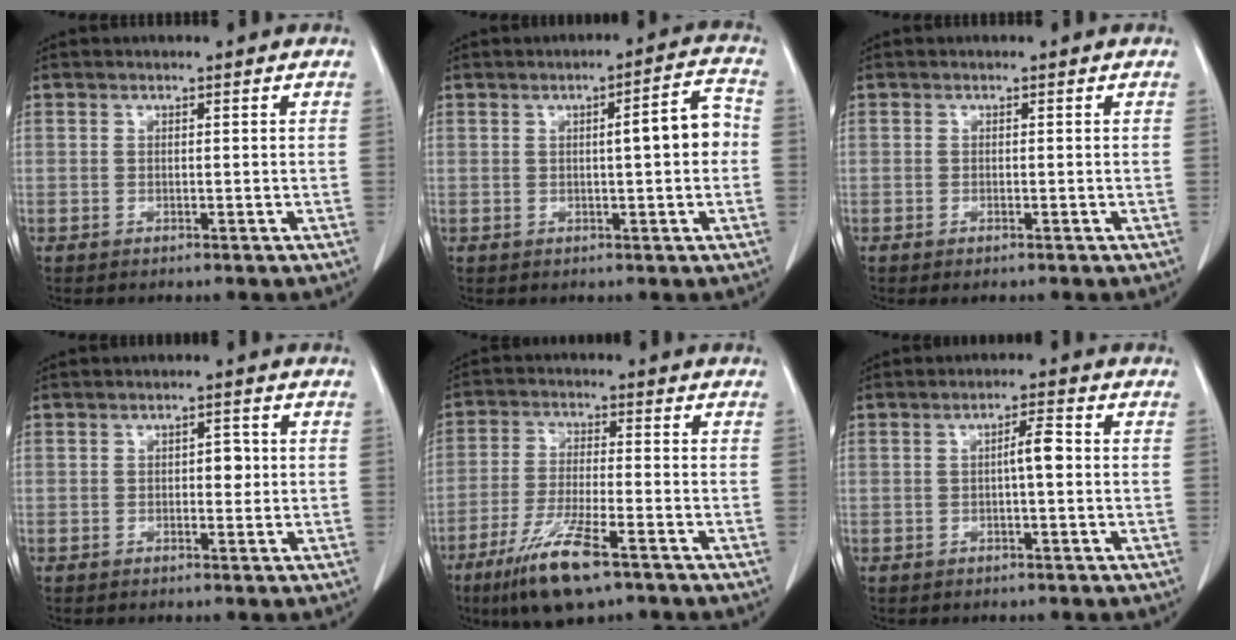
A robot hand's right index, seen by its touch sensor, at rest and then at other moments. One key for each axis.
{"total": 7.1, "fx": 0.1, "fy": 0.2, "fz": 7.1, "tx": -0.099, "ty": 0.016, "tz": -0.002}
{"total": 0.7, "fx": -0.5, "fy": 0.0, "fz": 0.5, "tx": -0.010, "ty": -0.002, "tz": -0.007}
{"total": 2.3, "fx": 0.1, "fy": 1.3, "fz": 1.9, "tx": -0.021, "ty": 0.004, "tz": 0.001}
{"total": 10.6, "fx": -6.5, "fy": 1.5, "fz": 8.2, "tx": -0.164, "ty": -0.026, "tz": -0.115}
{"total": 3.2, "fx": 0.0, "fy": 0.4, "fz": 3.1, "tx": -0.052, "ty": 0.005, "tz": -0.002}